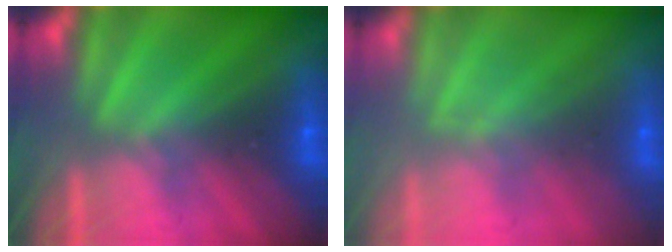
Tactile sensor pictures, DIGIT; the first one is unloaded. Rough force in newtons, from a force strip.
{"total": 2.5}